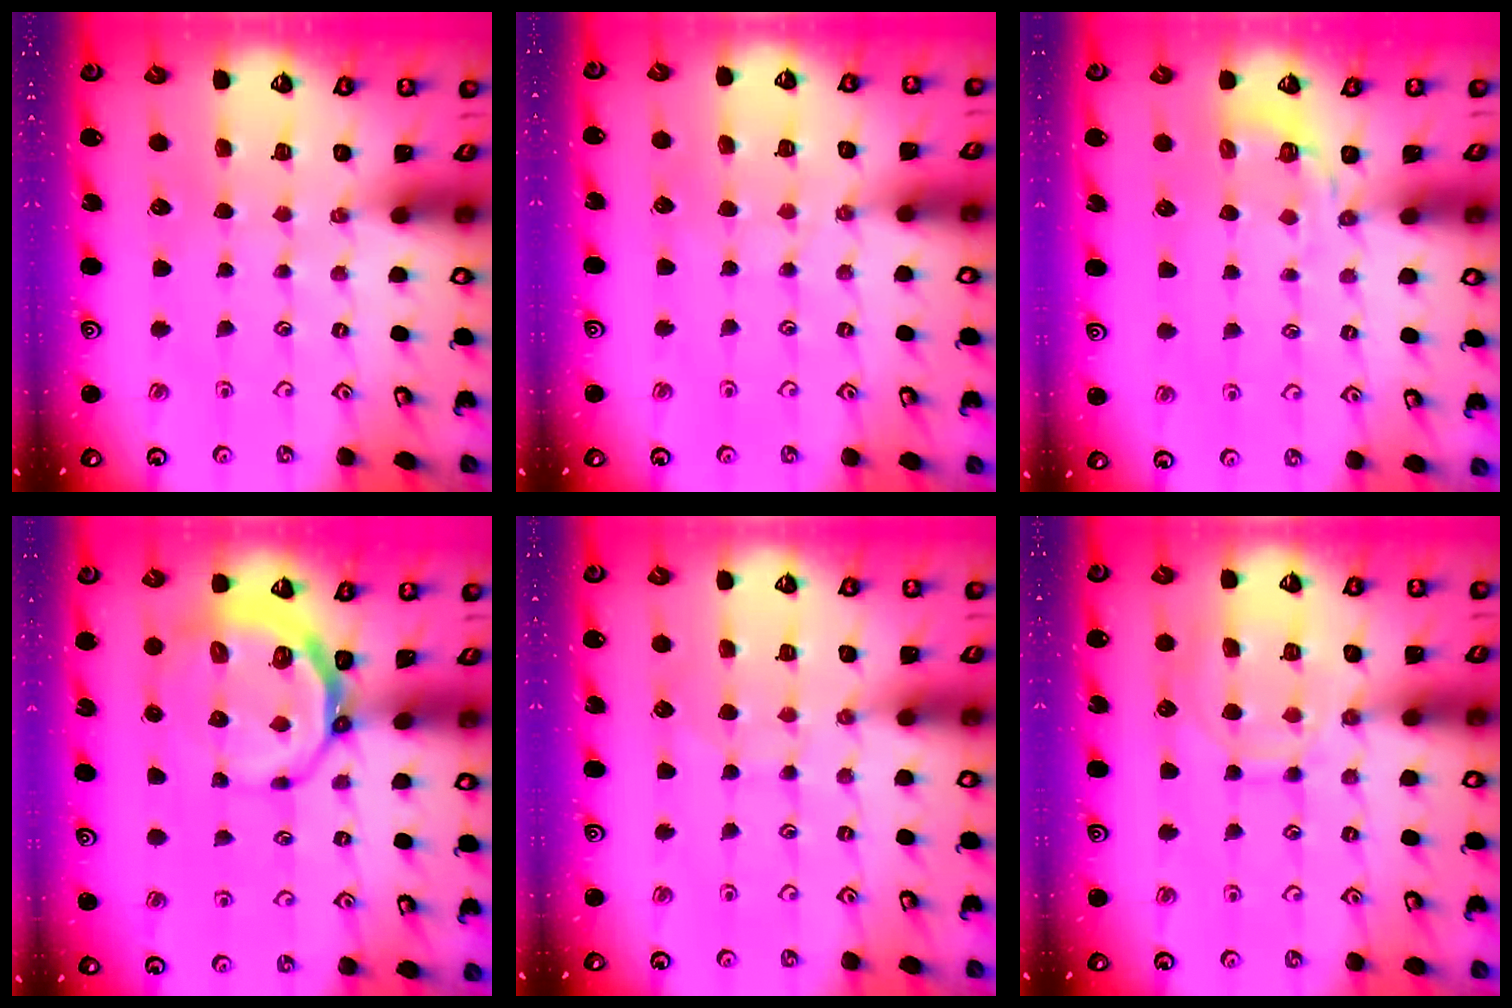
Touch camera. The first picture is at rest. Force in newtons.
{"total": 4.7, "press": 4.6, "slide": 0.6}
{"total": 4.2, "press": 3.6, "slide": 2.2}
{"total": 8.0, "press": 7.3, "slide": 3.3}
{"total": 5.1, "press": 5.1, "slide": 0.5}
{"total": 11.7, "press": 11.7, "slide": 1.1}